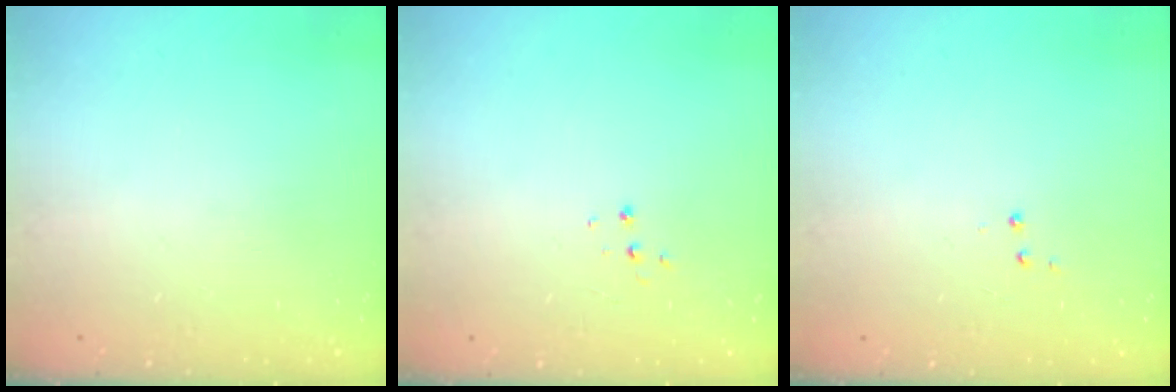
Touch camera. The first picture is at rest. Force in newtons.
{"total": 4.3, "press": 4.3, "slide": 0.4}
{"total": 3.3, "press": 3.3, "slide": 0.7}